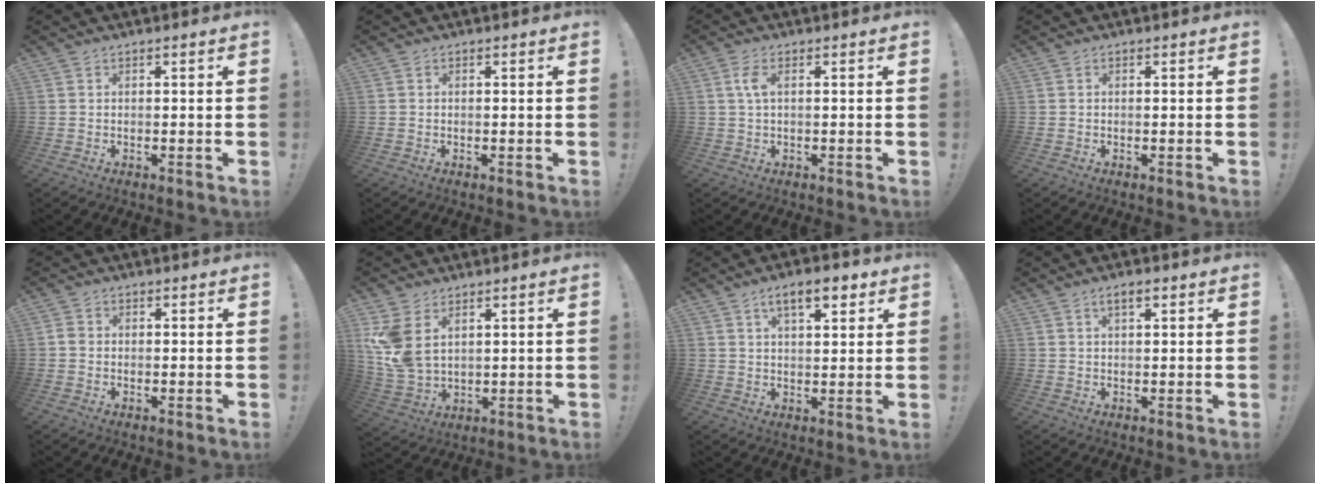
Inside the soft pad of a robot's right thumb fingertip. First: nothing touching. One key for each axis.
{"total": 0.0}
{"total": 3.6, "fx": 0.6, "fy": 1.2, "fz": 3.4, "tx": -0.065, "ty": -0.001, "tz": 0.007}
{"total": 0.0}
{"total": 2.1, "fx": -0.2, "fy": 1.8, "fz": 1.1, "tx": -0.012, "ty": 0.005, "tz": -0.005}
{"total": 9.6, "fx": 4.2, "fy": 5.9, "fz": 6.2, "tx": -0.129, "ty": -0.017, "tz": 0.084}
{"total": 8.2, "fx": 4.4, "fy": 3.3, "fz": 6.1, "tx": -0.088, "ty": -0.010, "tz": 0.073}
{"total": 3.1, "fx": 1.5, "fy": 1.2, "fz": 2.5, "tx": -0.040, "ty": 0.000, "tz": 0.023}